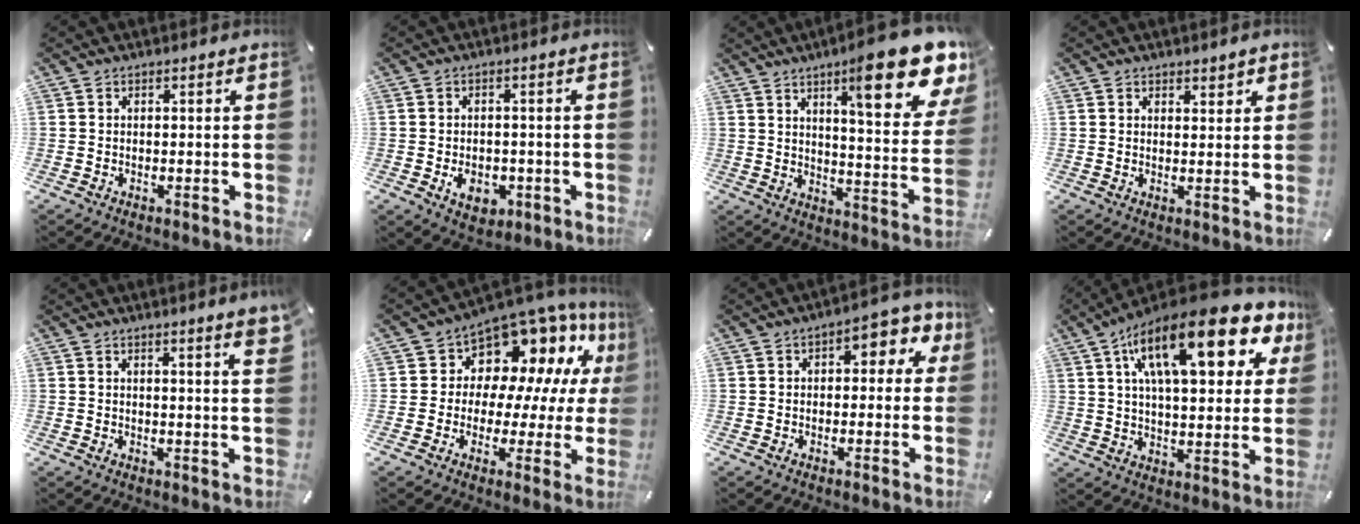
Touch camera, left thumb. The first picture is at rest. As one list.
[{"total": 6.1, "force": [-1.5, 4.9, 3.3], "torque": [-0.044, -0.001, -0.029]}, {"total": 20.8, "force": [13.0, 5.2, 15.3], "torque": [-0.212, -0.091, 0.200]}, {"total": 2.2, "force": [1.5, 1.6, 0.0], "torque": [0.014, -0.003, 0.025]}, {"total": 4.5, "force": [2.7, 0.0, 3.6], "torque": [-0.057, -0.014, 0.043]}, {"total": 11.9, "force": [8.7, 7.6, 3.1], "torque": [-0.051, -0.089, 0.155]}, {"total": 6.7, "force": [1.7, 4.0, 5.0], "torque": [-0.054, -0.005, 0.019]}, {"total": 23.7, "force": [11.4, 9.2, 18.6], "torque": [-0.293, -0.041, 0.181]}]